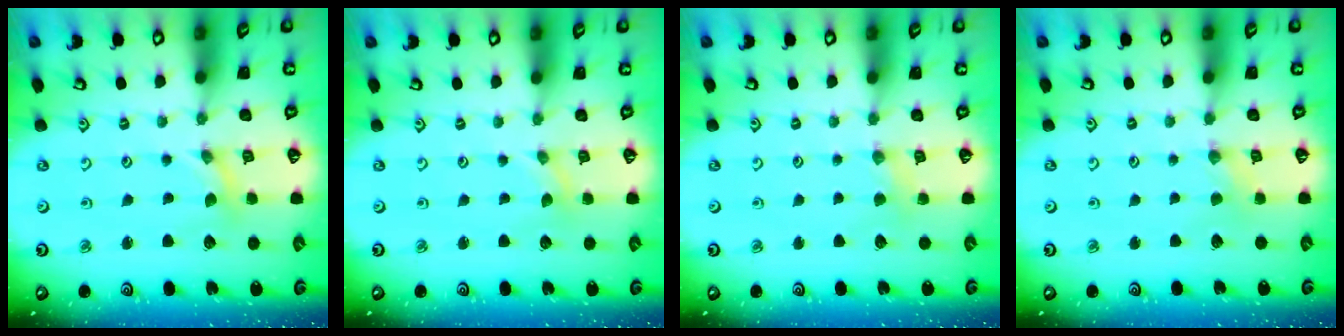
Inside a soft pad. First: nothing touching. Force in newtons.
{"total": 0.0}
{"total": 3.4, "press": 3.4, "slide": 0.6}
{"total": 1.3, "press": 1.3, "slide": 0.2}